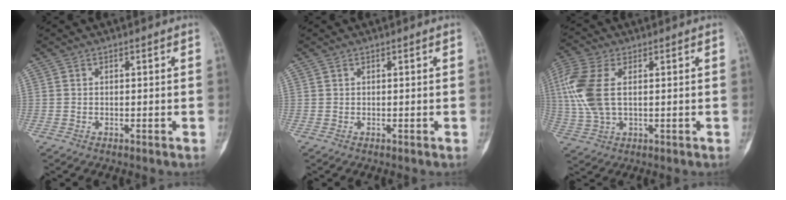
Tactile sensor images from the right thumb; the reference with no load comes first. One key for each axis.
{"total": 0.0}
{"total": 11.7, "fx": 2.0, "fy": 6.5, "fz": 9.5, "tx": -0.239, "ty": 0.008, "tz": 0.040}